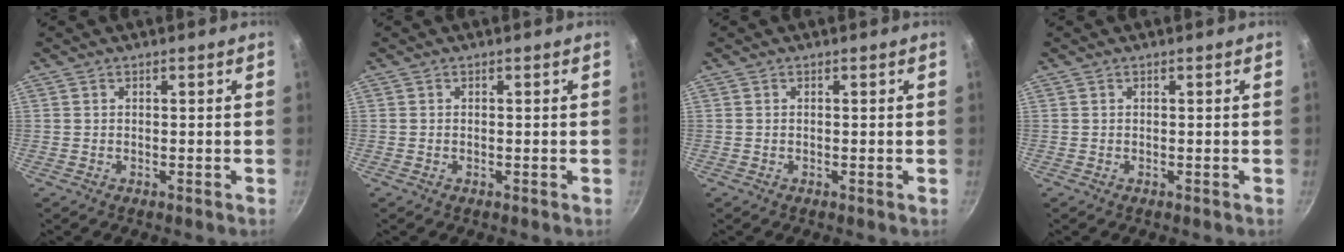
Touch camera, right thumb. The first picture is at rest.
{"total": 0.0}
{"total": 0.0}
{"total": 0.0}